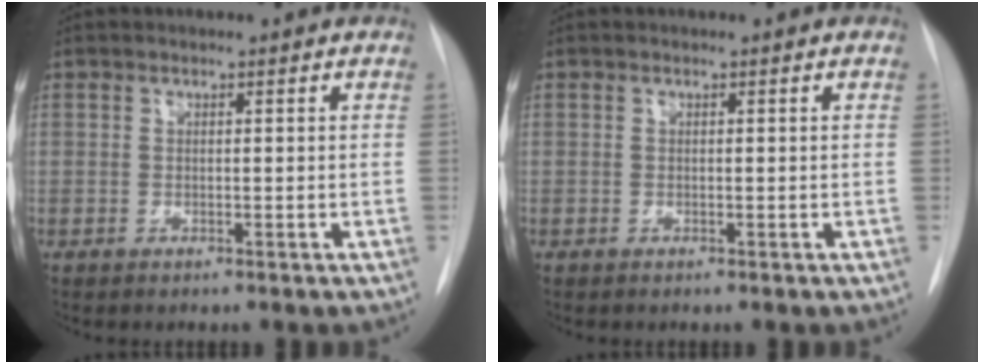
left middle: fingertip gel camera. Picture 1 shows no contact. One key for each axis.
{"total": 0.0}